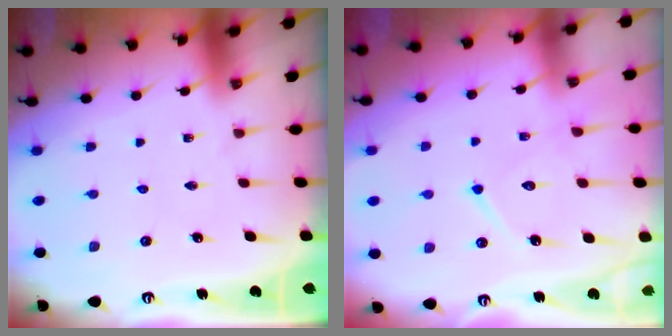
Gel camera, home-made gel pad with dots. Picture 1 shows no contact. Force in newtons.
{"total": 12.4, "press": 12.3, "slide": 0.9}